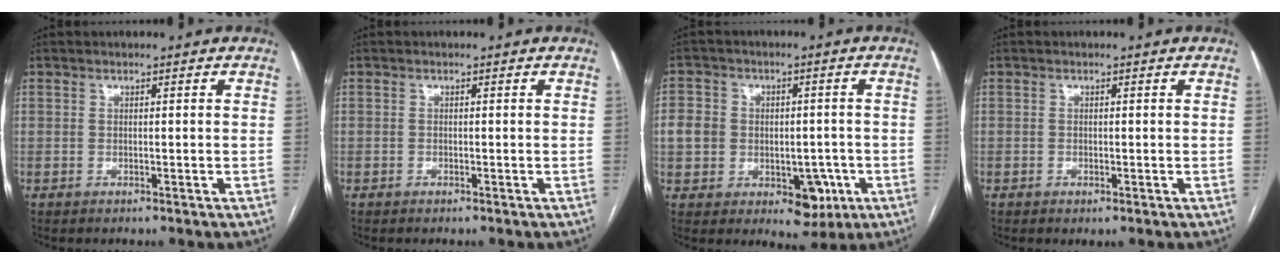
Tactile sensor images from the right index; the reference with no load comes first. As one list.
[{"total": 0.0}, {"total": 10.2, "force": [-2.2, 8.1, 5.8], "torque": [-0.070, 0.025, -0.021]}, {"total": 0.6, "force": [-0.2, 0.3, 0.4], "torque": [-0.007, -0.001, -0.002]}]